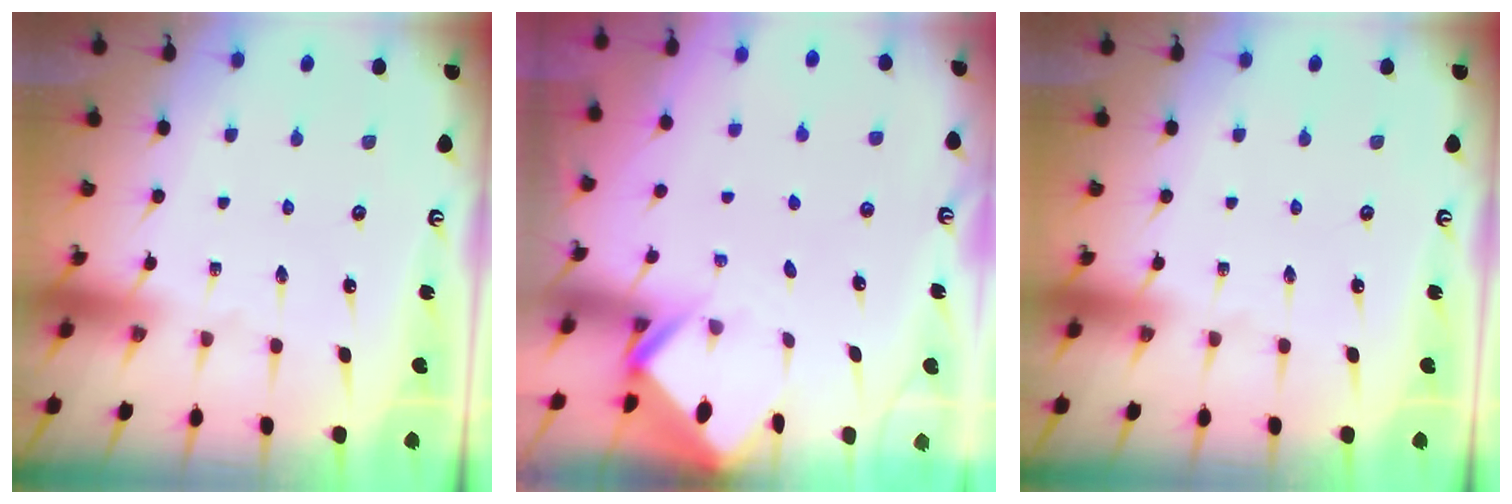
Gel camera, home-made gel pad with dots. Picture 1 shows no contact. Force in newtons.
{"total": 2.7, "press": 2.7, "slide": 0.3}
{"total": 0.0}